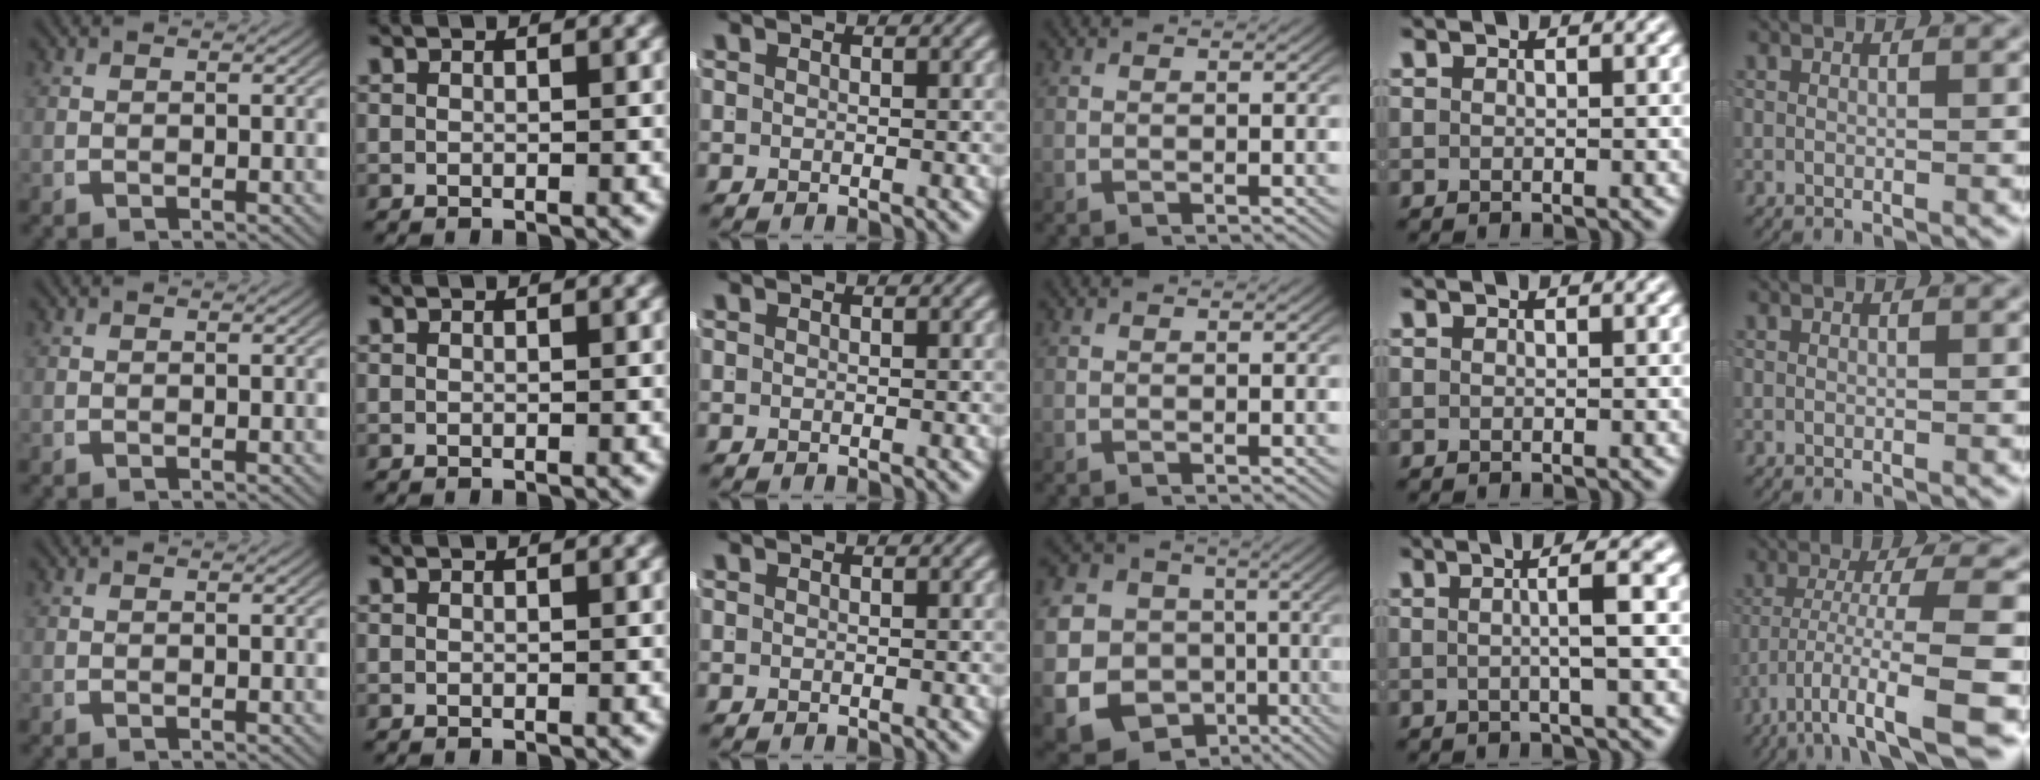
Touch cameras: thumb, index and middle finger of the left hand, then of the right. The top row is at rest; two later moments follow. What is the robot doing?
{"motion": "lift_and_place", "object": "shorts"}